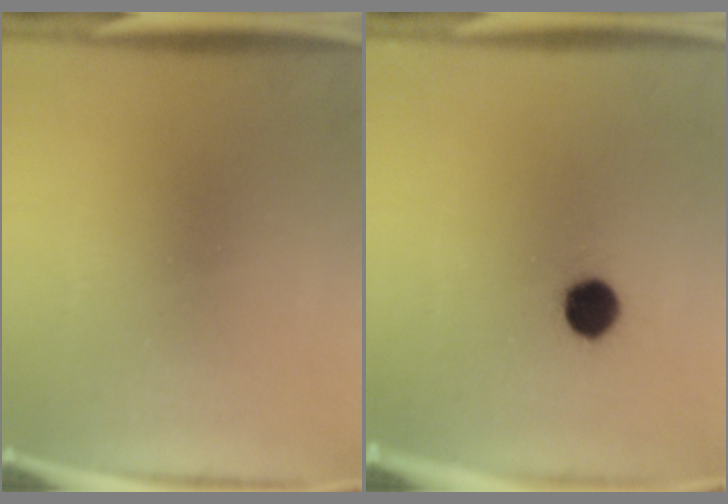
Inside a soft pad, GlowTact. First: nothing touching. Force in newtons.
{"total": 6.8}